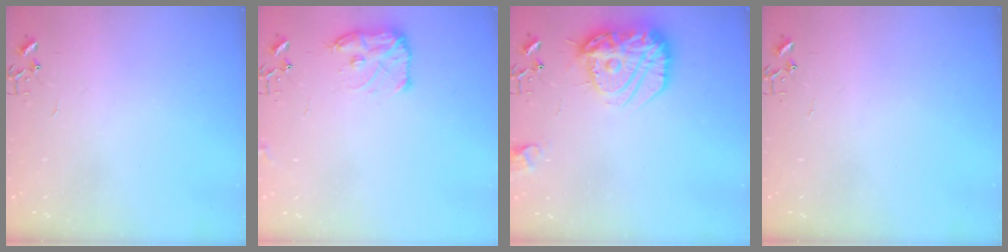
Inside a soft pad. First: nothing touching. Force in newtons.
{"total": 10.8, "press": 10.8, "slide": 0.5}
{"total": 18.5, "press": 18.4, "slide": 1.7}
{"total": 0.0}